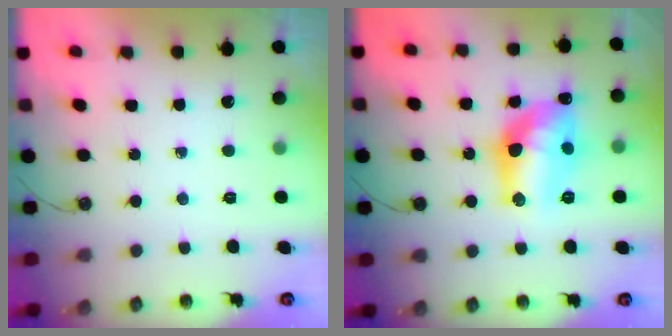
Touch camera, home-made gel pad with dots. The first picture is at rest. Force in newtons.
{"total": 13.9, "press": 13.9, "slide": 0.9}